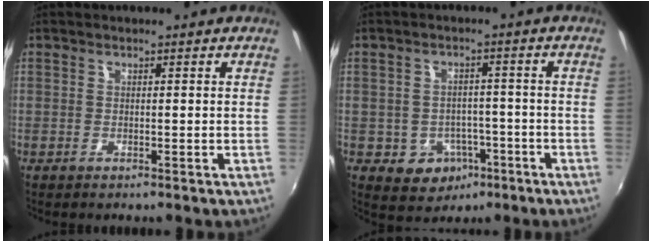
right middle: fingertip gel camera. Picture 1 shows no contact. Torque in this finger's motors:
{"motor_torque": [0.47, -0.38, 0.03, 0.02]}